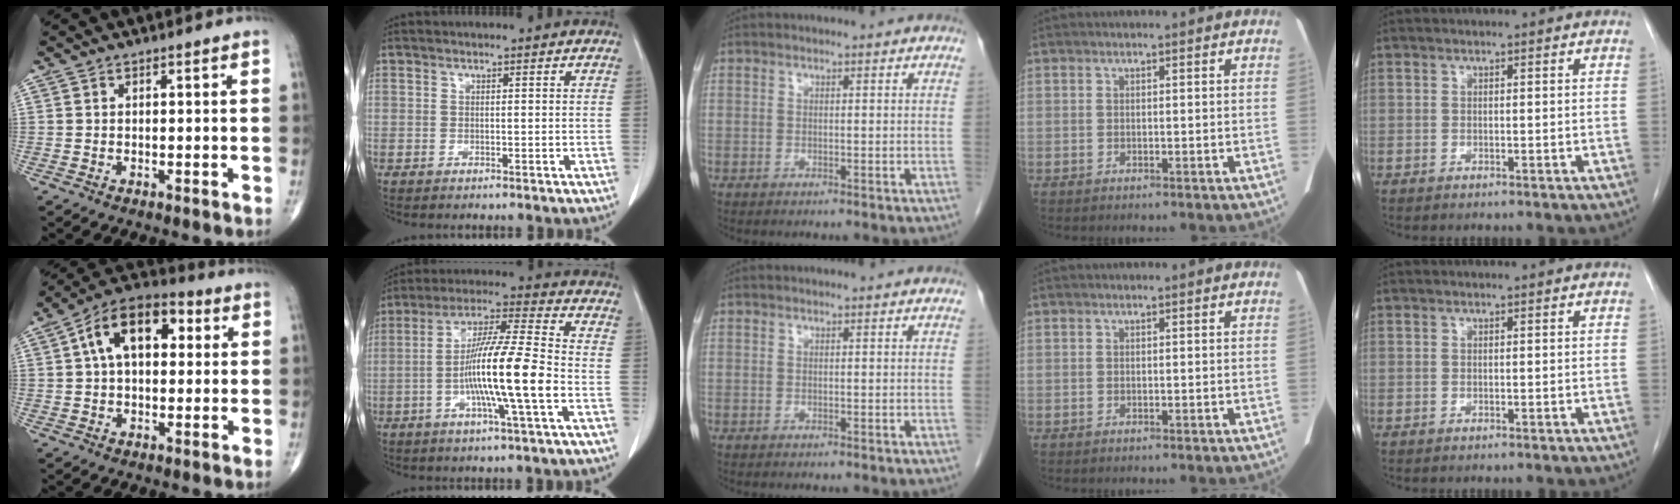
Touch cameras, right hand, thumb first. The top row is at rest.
{"thumb": {"total": 14.1, "force": [3.2, 8.3, 10.9], "torque": [-0.162, 0.029, 0.043]}, "index": {"total": 13.8, "force": [-3.3, -0.3, 13.4], "torque": [-0.245, -0.003, -0.067]}}